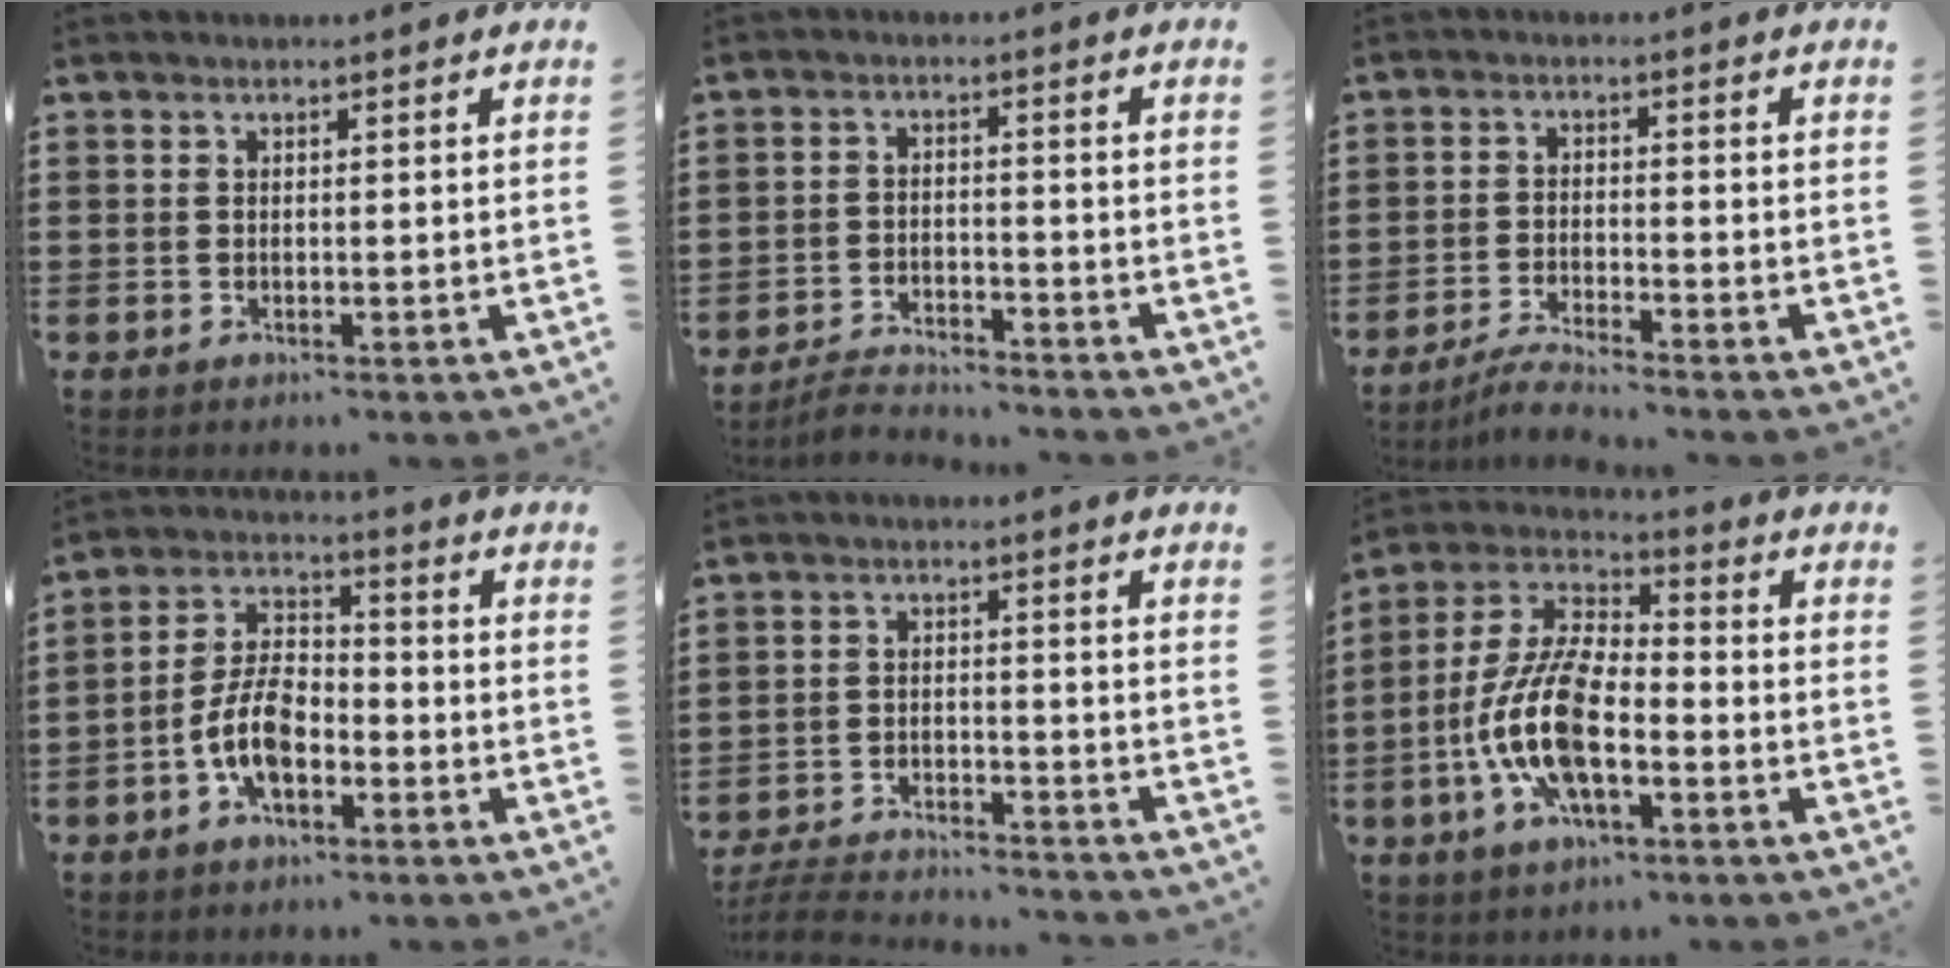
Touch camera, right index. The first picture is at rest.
{"total": 3.6, "force": [-3.5, 0.4, 0.3], "torque": [-0.019, 0.004, -0.077]}
{"total": 3.7, "force": [-3.6, -0.2, 1.0], "torque": [-0.025, -0.001, -0.073]}
{"total": 7.9, "force": [-3.2, 4.2, 5.9], "torque": [-0.140, 0.005, -0.067]}
{"total": 5.7, "force": [-5.6, 0.4, 1.0], "torque": [-0.034, 0.000, -0.116]}
{"total": 12.2, "force": [-3.8, 5.1, 10.4], "torque": [-0.250, -0.006, -0.079]}